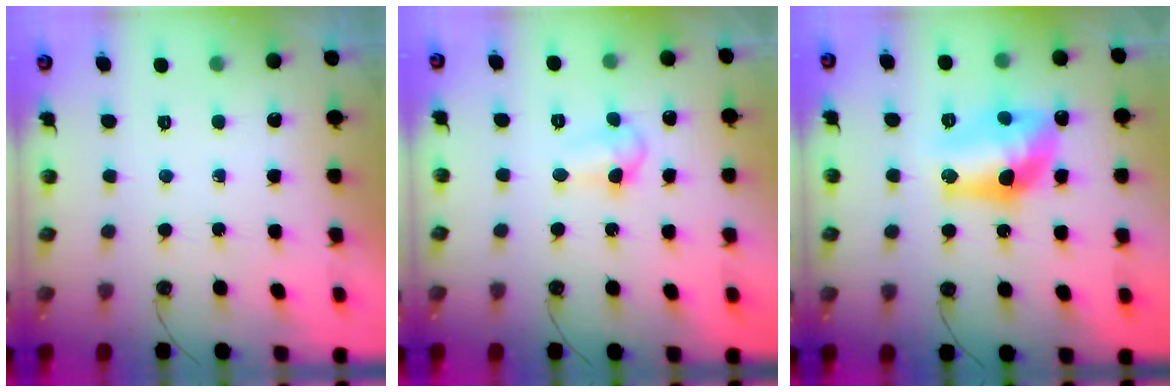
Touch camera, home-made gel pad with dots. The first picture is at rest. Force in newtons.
{"total": 6.5, "press": 5.4, "slide": 3.7}
{"total": 13.4, "press": 13.3, "slide": 1.5}